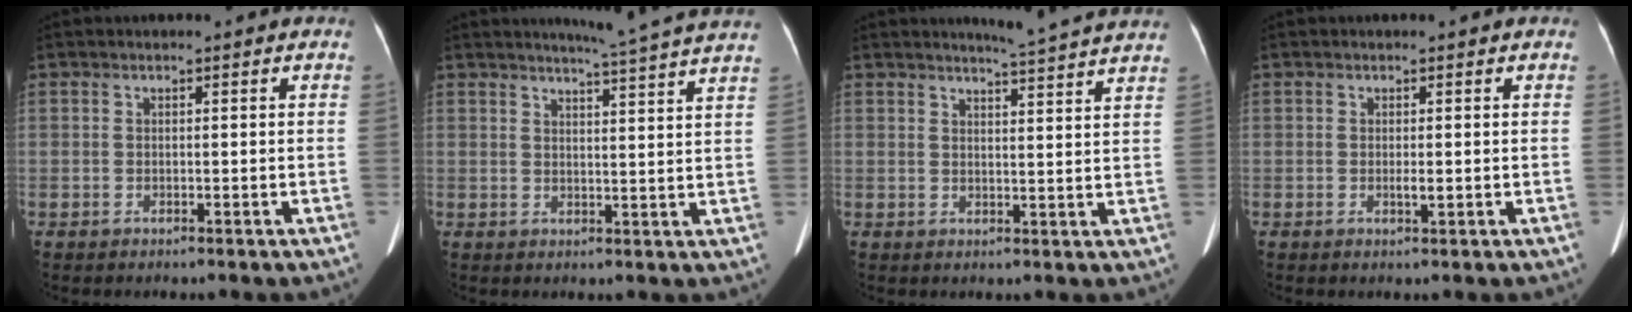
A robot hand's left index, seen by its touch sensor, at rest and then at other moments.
{"total": 11.6, "force": [10.7, -1.7, 4.3], "torque": [-0.065, -0.029, 0.118]}
{"total": 8.7, "force": [8.2, -1.2, 2.6], "torque": [-0.044, -0.010, 0.091]}
{"total": 1.0, "force": [0.0, 0.2, 0.9], "torque": [-0.018, -0.001, 0.000]}